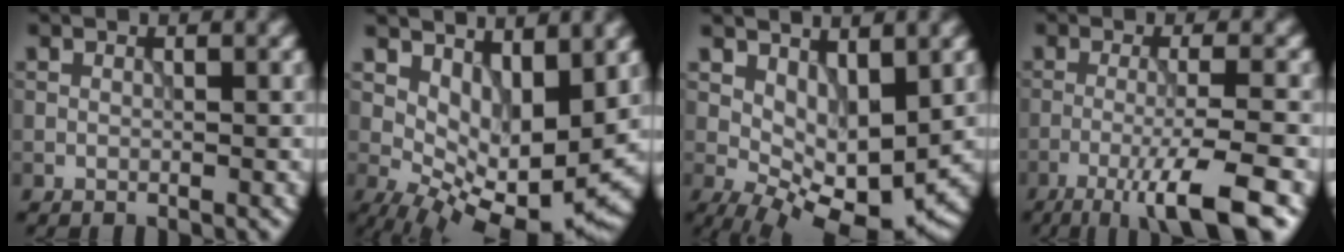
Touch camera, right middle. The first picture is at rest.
{"total": 8.9, "force": [2.0, 4.0, 7.7], "torque": [-0.131, -0.019, 0.048]}
{"total": 7.6, "force": [0.9, 3.6, 6.7], "torque": [-0.111, -0.009, 0.021]}
{"total": 7.2, "force": [-4.1, 0.9, 5.9], "torque": [-0.087, 0.005, -0.075]}